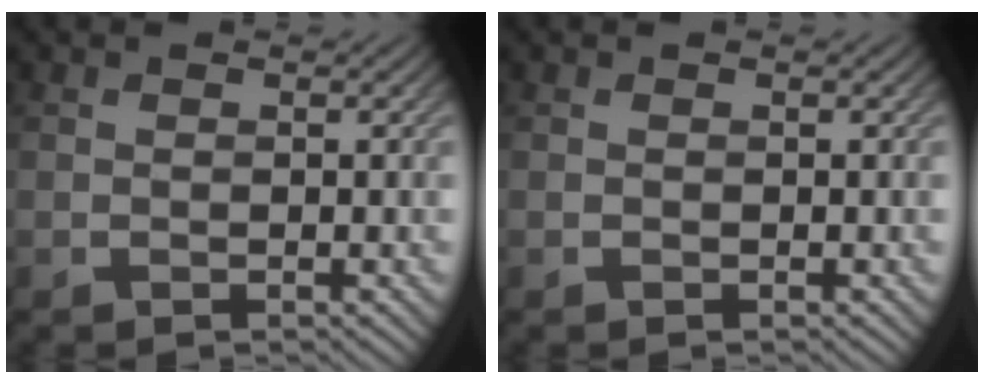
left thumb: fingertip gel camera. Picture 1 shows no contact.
{"total": 0.0}